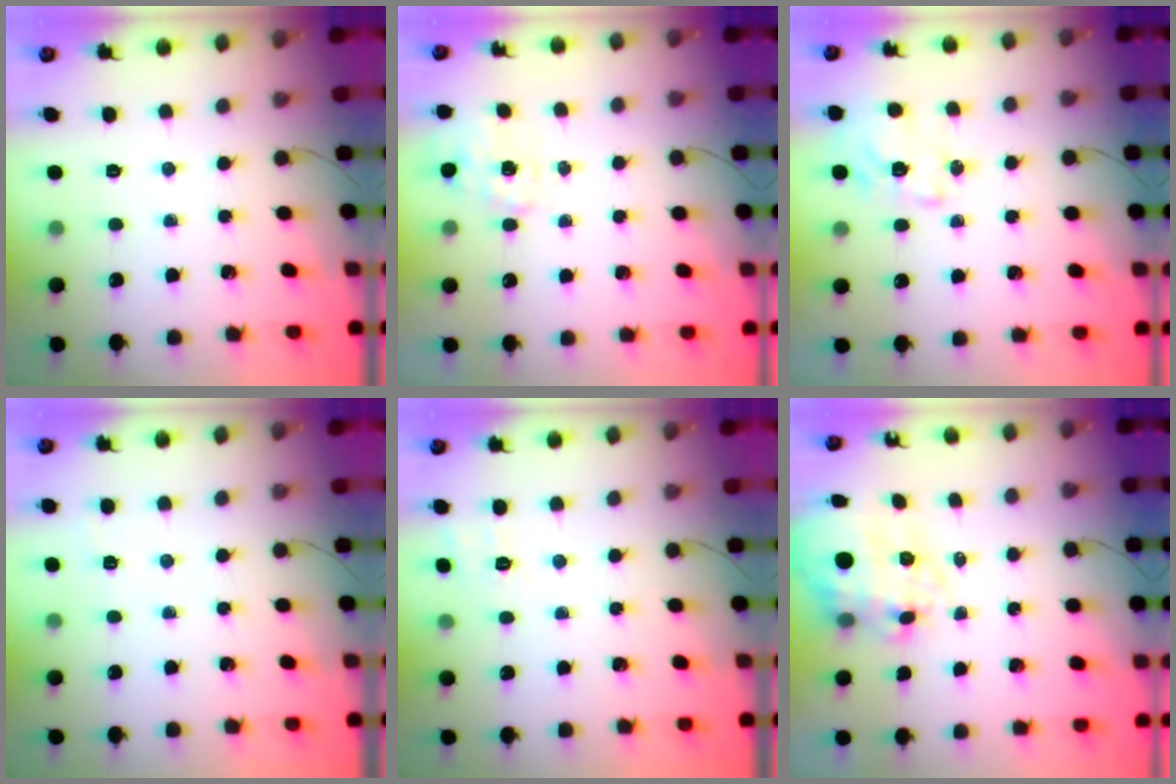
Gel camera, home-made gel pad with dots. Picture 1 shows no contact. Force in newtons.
{"total": 2.2, "press": 2.1, "slide": 0.7}
{"total": 2.3, "press": 2.3, "slide": 0.4}
{"total": 3.6, "press": 3.3, "slide": 1.3}
{"total": 2.5, "press": 1.3, "slide": 2.2}
{"total": 12.5, "press": 12.2, "slide": 2.5}